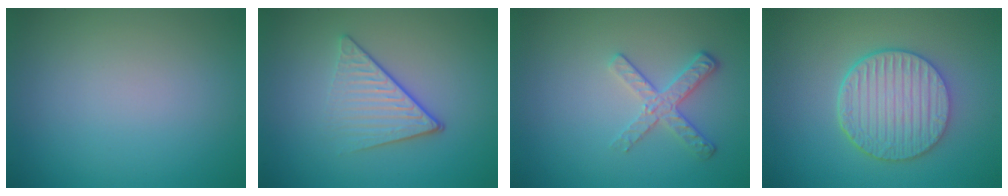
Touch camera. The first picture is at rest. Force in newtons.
{"total": 4.1, "press": 2.8, "slide": 3.1}
{"total": 2.6, "press": 2.4, "slide": 1.2}
{"total": 6.0, "press": 4.7, "slide": 3.6}